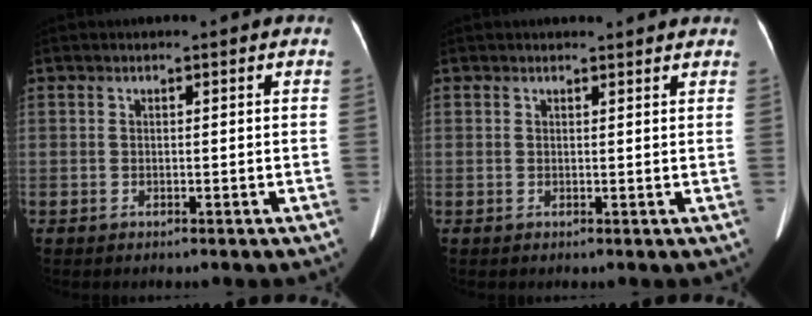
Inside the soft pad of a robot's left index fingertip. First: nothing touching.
{"total": 2.8, "force": [2.8, 0.3, 0.6], "torque": [-0.013, 0.004, 0.027]}